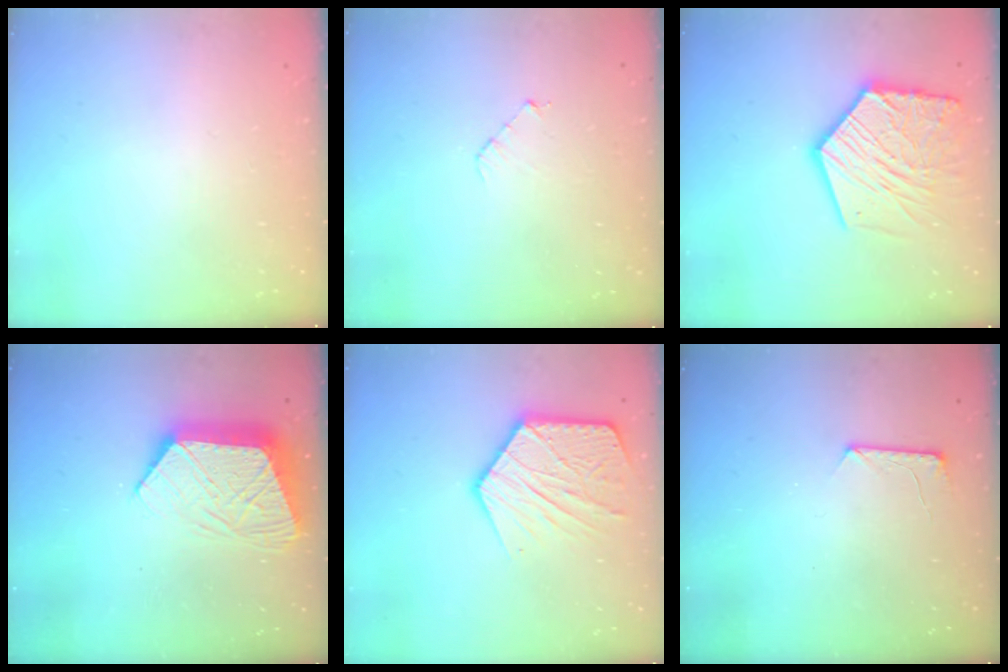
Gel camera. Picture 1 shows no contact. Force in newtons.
{"total": 3.3, "press": 3.3, "slide": 0.2}
{"total": 19.1, "press": 19.0, "slide": 1.8}
{"total": 13.7, "press": 13.7, "slide": 1.1}
{"total": 16.2, "press": 16.1, "slide": 1.4}
{"total": 7.1, "press": 7.0, "slide": 0.6}